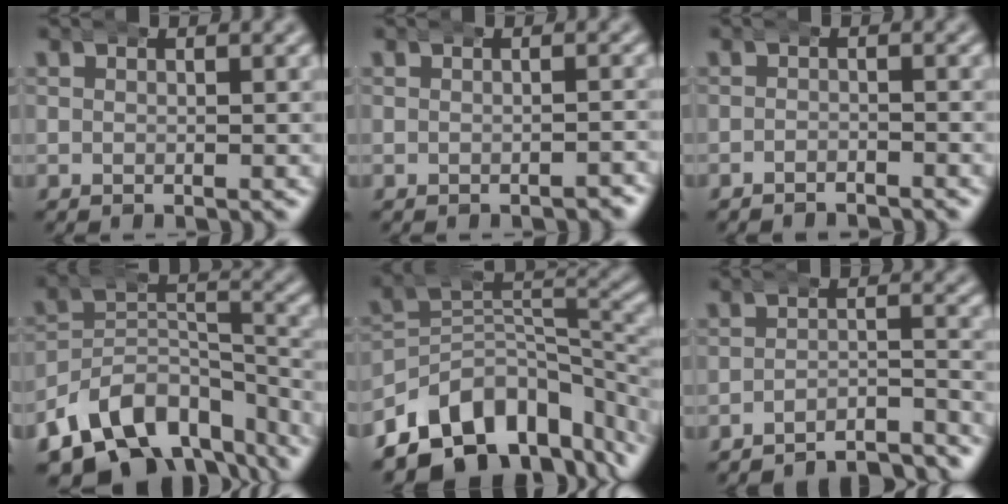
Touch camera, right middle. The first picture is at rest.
{"total": 1.1, "force": [-1.0, 0.3, 0.2], "torque": [-0.001, 0.002, -0.017]}
{"total": 1.9, "force": [-1.9, 0.1, -0.2], "torque": [0.004, -0.005, -0.034]}
{"total": 13.5, "force": [-8.7, 8.2, 6.4], "torque": [-0.090, -0.026, -0.137]}
{"total": 15.0, "force": [-7.7, 9.6, 8.5], "torque": [-0.129, -0.033, -0.114]}
{"total": 8.8, "force": [-8.6, 1.1, 1.6], "torque": [0.001, -0.015, -0.136]}